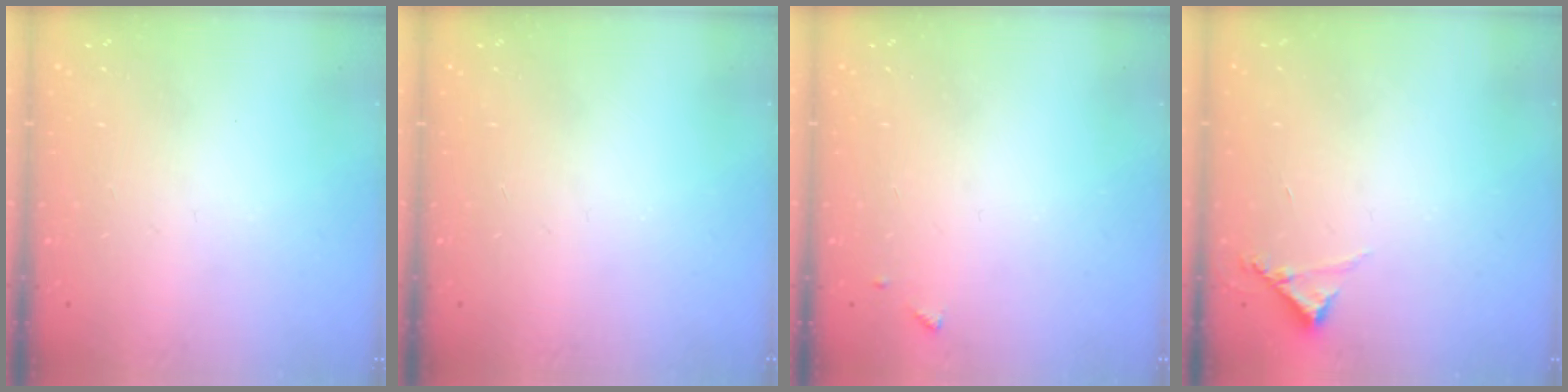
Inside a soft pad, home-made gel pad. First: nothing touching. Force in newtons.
{"total": 0.0}
{"total": 5.1, "press": 5.1, "slide": 0.5}
{"total": 3.8, "press": 3.8, "slide": 0.2}